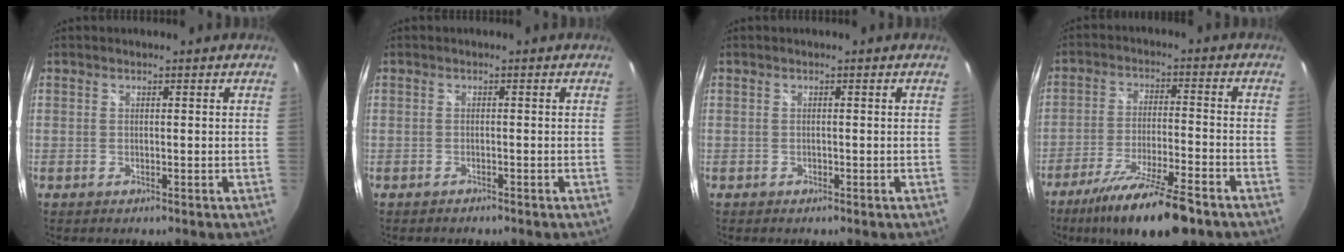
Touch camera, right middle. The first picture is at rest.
{"total": 1.1, "force": [-1.0, 0.3, 0.2], "torque": [-0.008, -0.004, -0.016]}
{"total": 0.6, "force": [-0.5, 0.4, 0.0], "torque": [-0.001, -0.003, -0.009]}
{"total": 14.5, "force": [-10.8, 2.1, 9.5], "torque": [-0.186, -0.029, -0.181]}